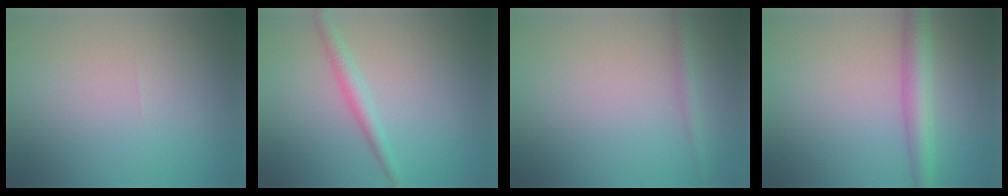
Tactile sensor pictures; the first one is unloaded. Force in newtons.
{"total": 2.2, "press": 2.1, "slide": 0.0}
{"total": 1.2, "press": 1.2, "slide": 0.1}
{"total": 3.7, "press": 3.7, "slide": 0.1}